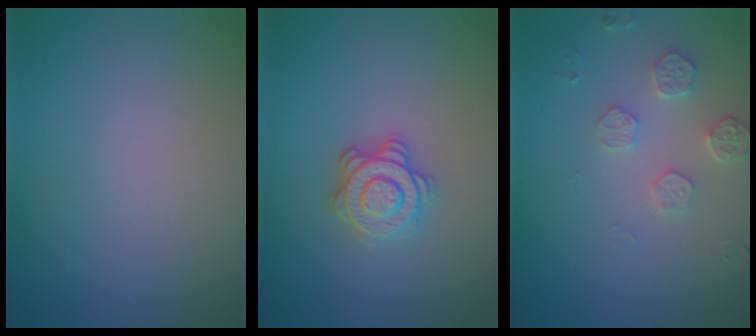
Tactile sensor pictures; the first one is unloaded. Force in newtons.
{"total": 3.6, "press": 3.1, "slide": 1.9}
{"total": 2.5, "press": 2.5, "slide": 0.5}